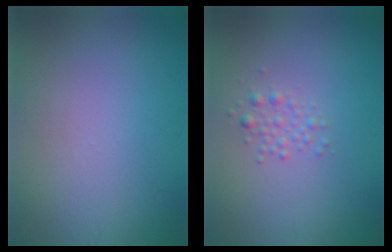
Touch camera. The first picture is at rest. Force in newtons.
{"total": 1.4, "press": 1.4, "slide": 0.1}